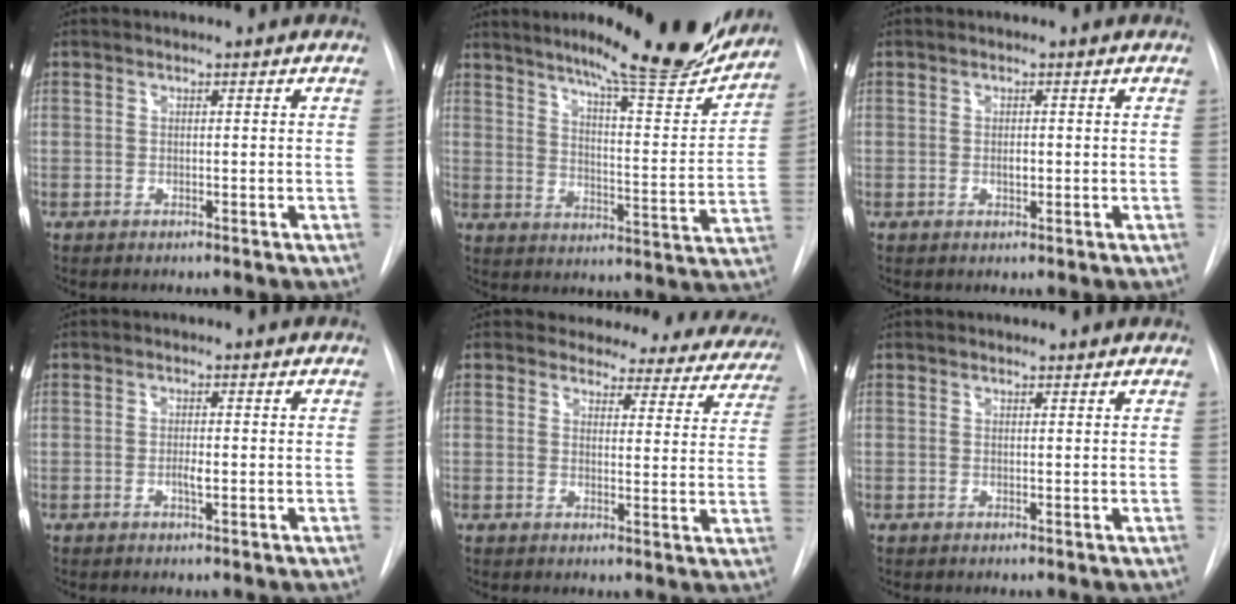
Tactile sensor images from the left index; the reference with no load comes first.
{"total": 19.0, "force": [16.5, 1.4, 9.2], "torque": [-0.127, -0.043, 0.222]}
{"total": 1.0, "force": [0.0, 0.5, 0.9], "torque": [-0.017, 0.000, 0.000]}
{"total": 1.4, "force": [-0.3, 0.3, 1.3], "torque": [-0.026, -0.001, -0.006]}
{"total": 17.6, "force": [16.3, 6.0, 2.8], "torque": [-0.006, -0.053, 0.159]}
{"total": 1.9, "force": [1.8, 0.4, 0.3], "torque": [-0.010, 0.016, 0.023]}